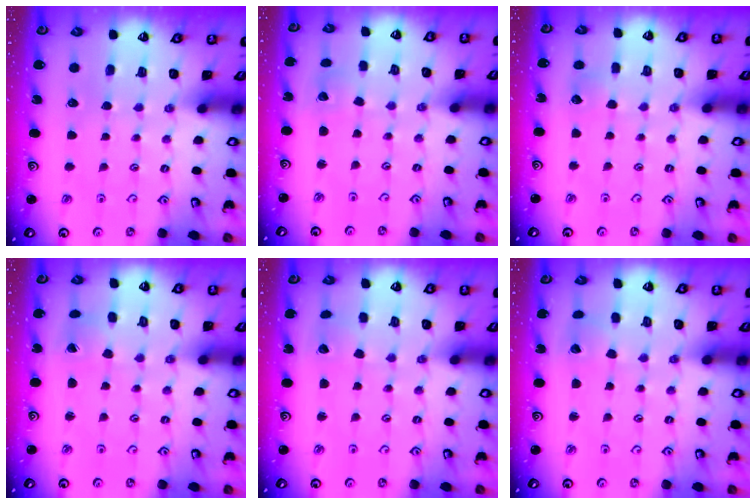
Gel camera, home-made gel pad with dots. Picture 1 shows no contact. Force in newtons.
{"total": 1.7, "press": 1.7, "slide": 0.1}
{"total": 3.6, "press": 3.5, "slide": 0.4}
{"total": 2.2, "press": 2.2, "slide": 0.2}
{"total": 2.6, "press": 2.6, "slide": 0.3}
{"total": 2.3, "press": 2.3, "slide": 0.3}